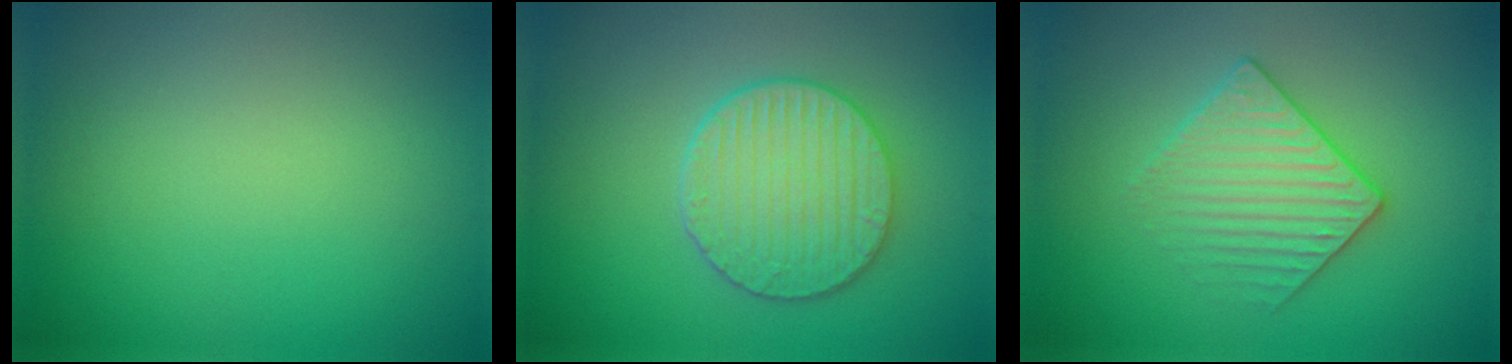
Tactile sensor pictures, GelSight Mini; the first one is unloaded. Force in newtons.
{"total": 5.2, "press": 4.3, "slide": 2.9}
{"total": 3.1, "press": 2.9, "slide": 1.1}